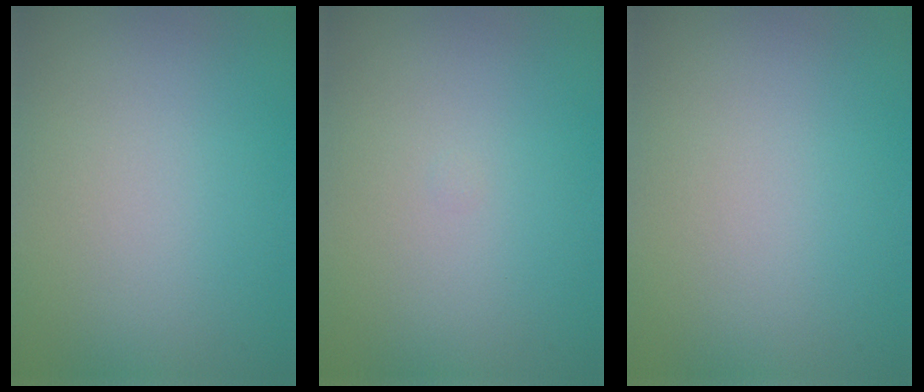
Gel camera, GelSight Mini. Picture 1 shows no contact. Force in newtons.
{"total": 0.0}
{"total": 0.0}